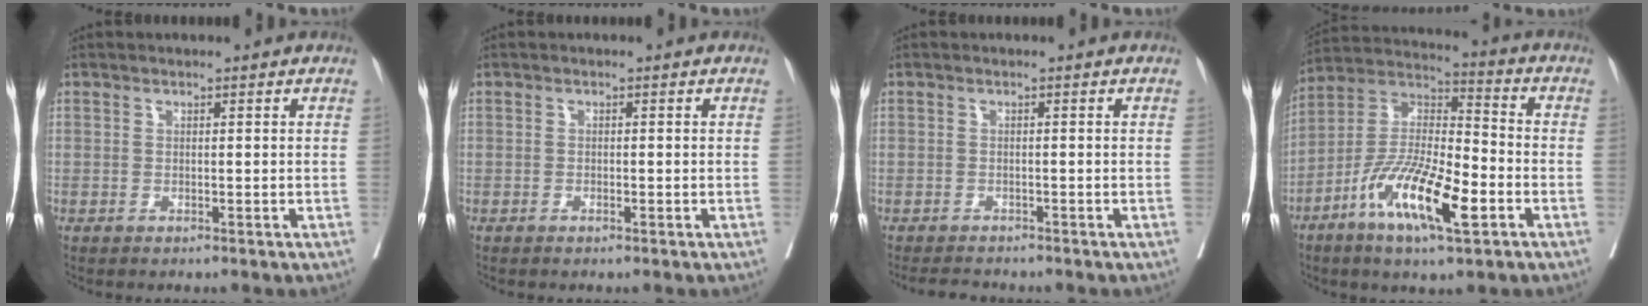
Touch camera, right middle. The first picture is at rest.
{"total": 0.7, "force": [-0.4, 0.1, 0.6], "torque": [-0.013, 0.000, -0.005]}
{"total": 3.2, "force": [-3.1, 0.7, 0.7], "torque": [-0.007, -0.008, -0.049]}
{"total": 15.3, "force": [-6.7, 3.4, 13.4], "torque": [-0.262, -0.009, -0.122]}